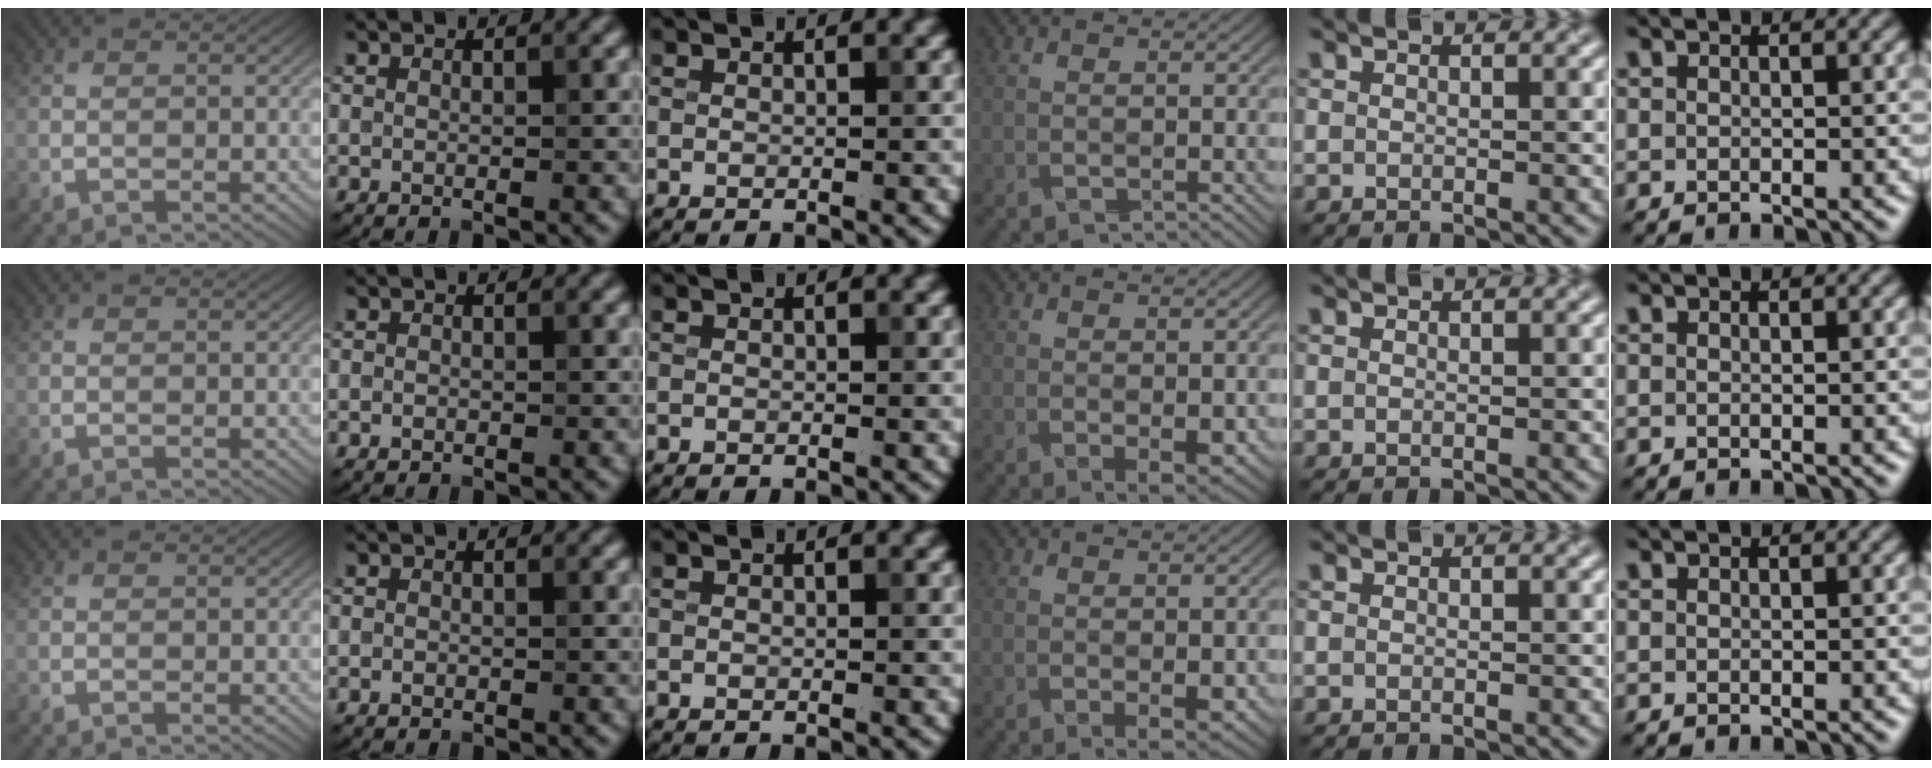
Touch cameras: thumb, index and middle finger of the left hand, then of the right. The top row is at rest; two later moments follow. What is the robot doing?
{"motion": "fold", "object": "napkin"}